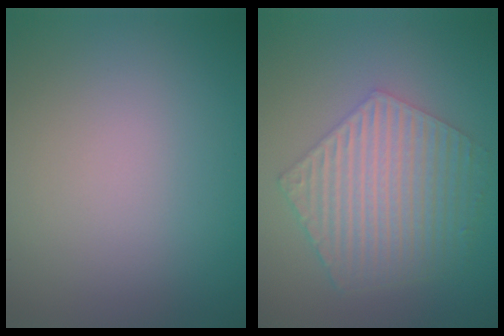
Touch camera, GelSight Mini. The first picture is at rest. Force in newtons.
{"total": 6.0, "press": 4.3, "slide": 4.1}